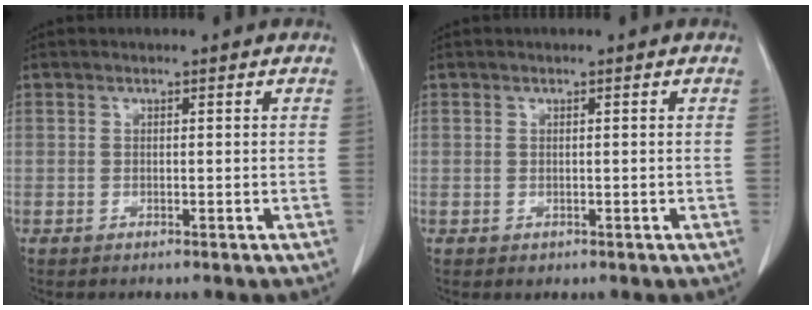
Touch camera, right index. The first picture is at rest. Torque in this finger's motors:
{"motor_torque": [-0.04, -0.01, -0.10, -0.04]}